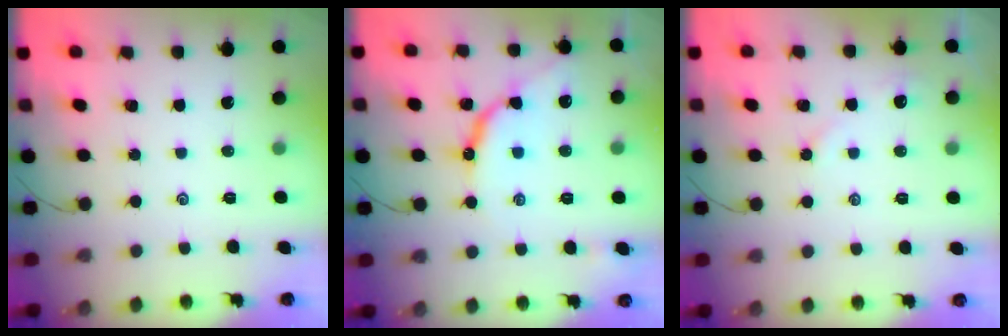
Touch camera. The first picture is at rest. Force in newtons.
{"total": 10.0, "press": 10.0, "slide": 0.9}
{"total": 2.8, "press": 2.8, "slide": 0.5}